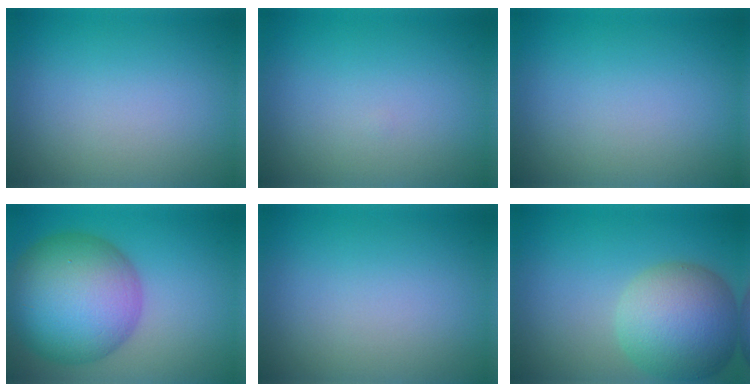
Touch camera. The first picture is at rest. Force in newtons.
{"total": 0.0}
{"total": 0.0}
{"total": 12.4, "press": 12.4, "slide": 0.4}
{"total": 0.0}
{"total": 8.3, "press": 8.3, "slide": 0.3}